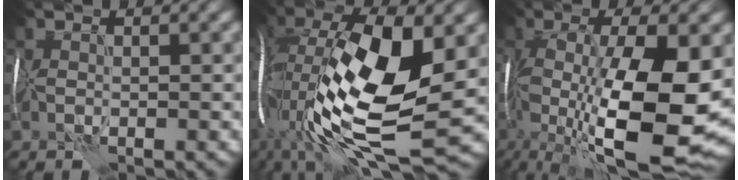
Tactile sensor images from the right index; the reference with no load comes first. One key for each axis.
{"total": 19.5, "fx": -0.3, "fy": 7.8, "fz": 17.8, "tx": -0.352, "ty": -0.014, "tz": 0.001}
{"total": 15.6, "fx": -3.1, "fy": 5.4, "fz": 14.4, "tx": -0.250, "ty": -0.013, "tz": -0.048}